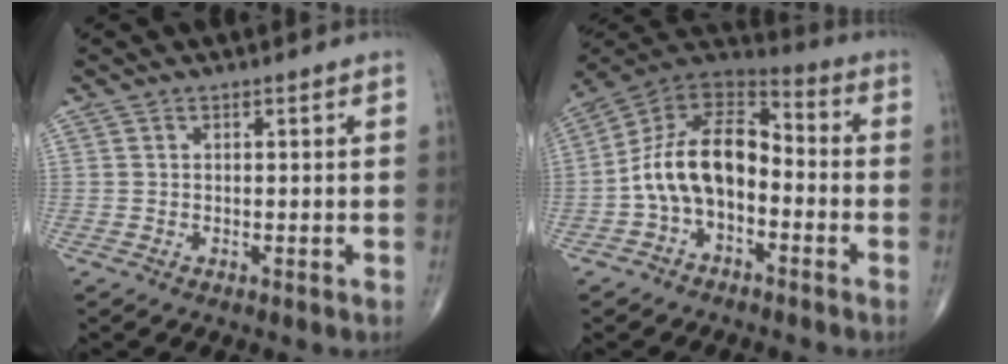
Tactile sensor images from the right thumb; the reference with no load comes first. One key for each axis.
{"total": 14.4, "fx": -3.1, "fy": 8.9, "fz": 10.9, "tx": -0.178, "ty": 0.060, "tz": -0.067}